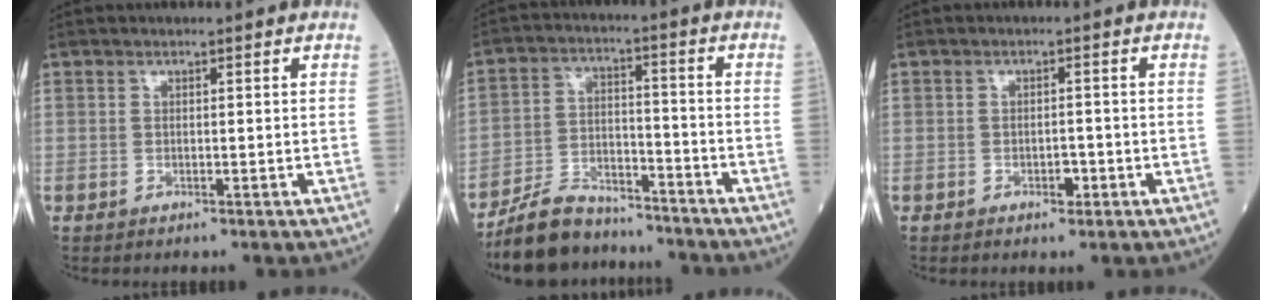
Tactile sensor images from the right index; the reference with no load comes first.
{"total": 10.4, "force": [-9.4, 3.7, 2.5], "torque": [-0.045, 0.016, -0.167]}
{"total": 2.1, "force": [-0.8, 1.0, 1.7], "torque": [-0.026, 0.002, -0.010]}